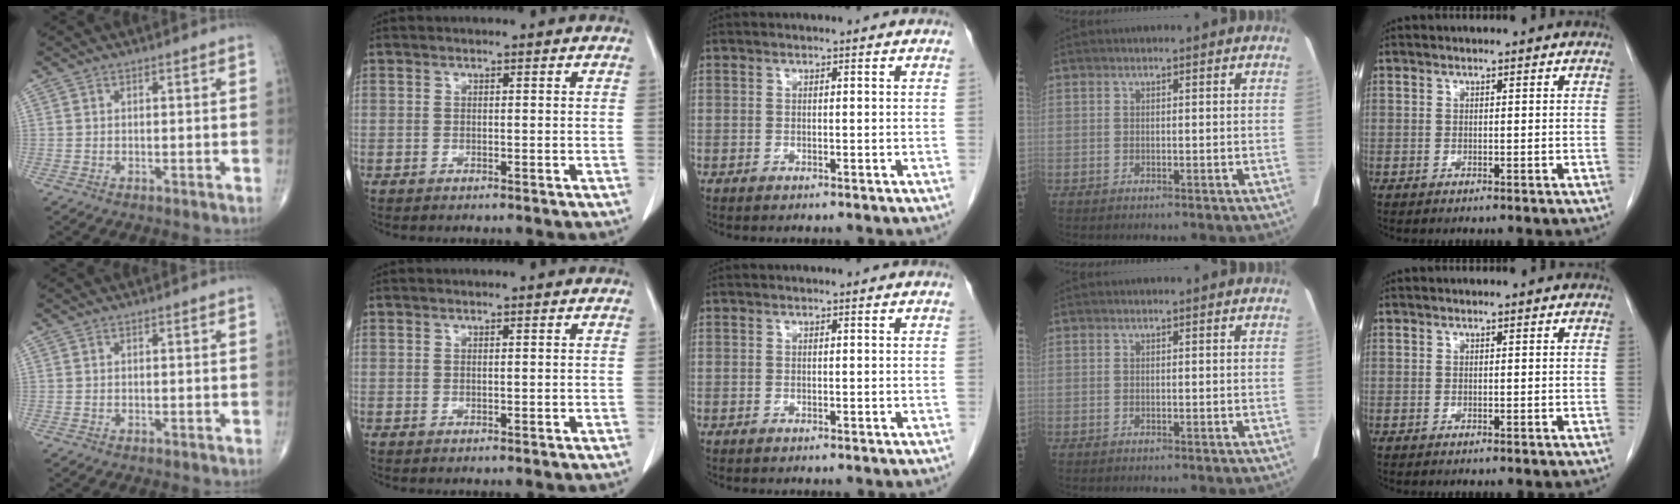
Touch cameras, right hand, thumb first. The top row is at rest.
{}